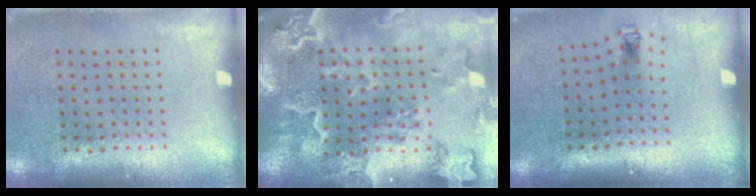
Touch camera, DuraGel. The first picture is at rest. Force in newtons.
{"total": 4.1, "press": 3.5, "slide": 2.3}
{"total": 0.6, "press": 0.3, "slide": 0.5}